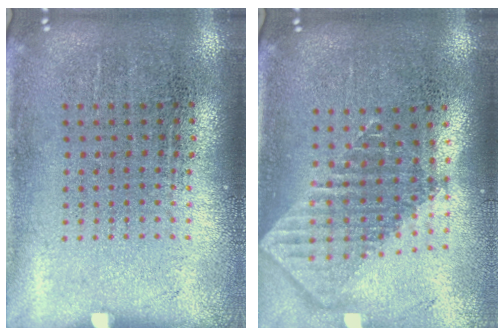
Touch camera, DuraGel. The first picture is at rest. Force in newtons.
{"total": 1.9, "press": 1.5, "slide": 1.2}